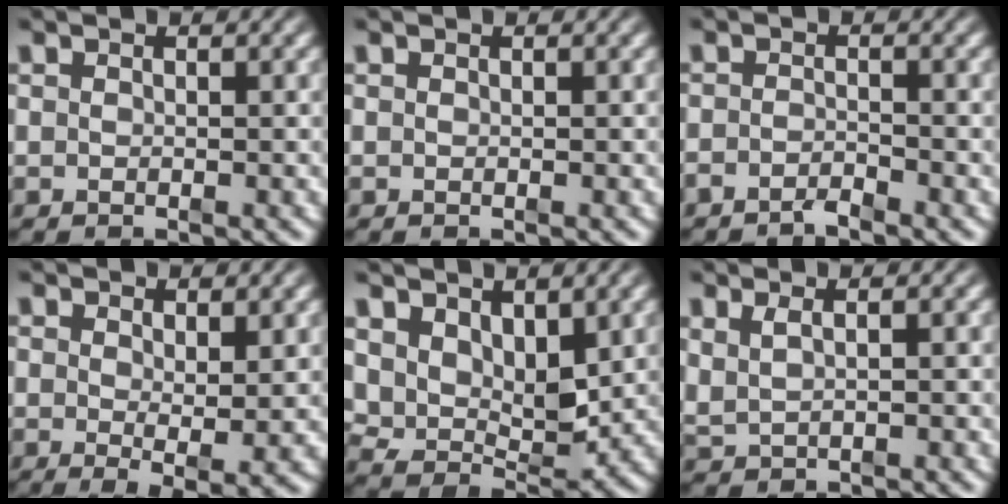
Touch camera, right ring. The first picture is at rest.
{"total": 0.0}
{"total": 1.8, "force": [-1.8, 0.0, 0.3], "torque": [0.000, -0.002, -0.033]}
{"total": 2.8, "force": [-0.5, 0.2, 2.8], "torque": [-0.035, -0.024, 0.003]}
{"total": 6.2, "force": [2.2, 4.3, 3.9], "torque": [-0.081, -0.027, 0.042]}
{"total": 1.6, "force": [0.9, 0.8, 1.1], "torque": [-0.027, 0.001, 0.024]}